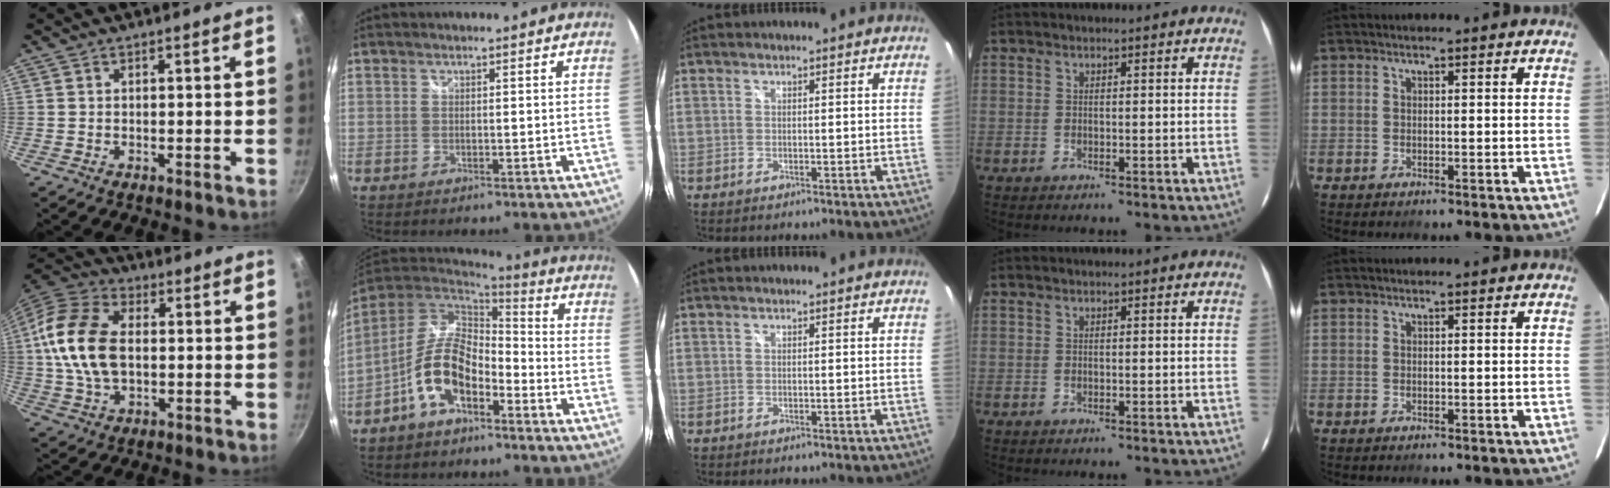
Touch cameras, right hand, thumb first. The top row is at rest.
{"thumb": {"total": 16.6, "force": [0.8, 10.6, 12.7], "torque": [-0.236, 0.021, 0.001]}, "index": {"total": 11.9, "force": [-5.7, 5.9, 8.6], "torque": [-0.178, 0.011, -0.105]}}